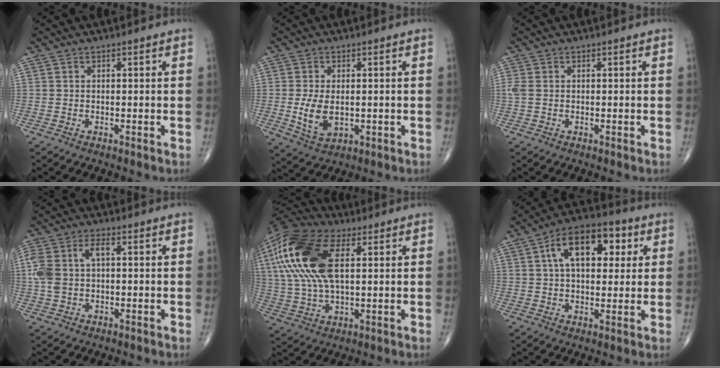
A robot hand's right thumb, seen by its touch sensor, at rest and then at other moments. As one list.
[{"total": 7.0, "force": [-0.6, 4.2, 5.5], "torque": [-0.102, -0.012, 0.000]}, {"total": 1.6, "force": [0.1, 1.1, 1.2], "torque": [-0.043, 0.007, 0.004]}, {"total": 7.9, "force": [0.8, 4.6, 6.4], "torque": [-0.157, 0.023, 0.017]}, {"total": 23.2, "force": [6.2, 11.3, 19.3], "torque": [-0.436, 0.009, 0.109]}, {"total": 14.3, "force": [4.3, 7.9, 11.1], "torque": [-0.151, 0.014, 0.063]}]